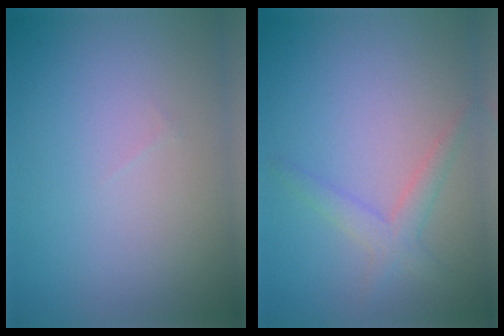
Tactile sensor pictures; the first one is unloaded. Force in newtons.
{"total": 2.0, "press": 2.0, "slide": 0.2}